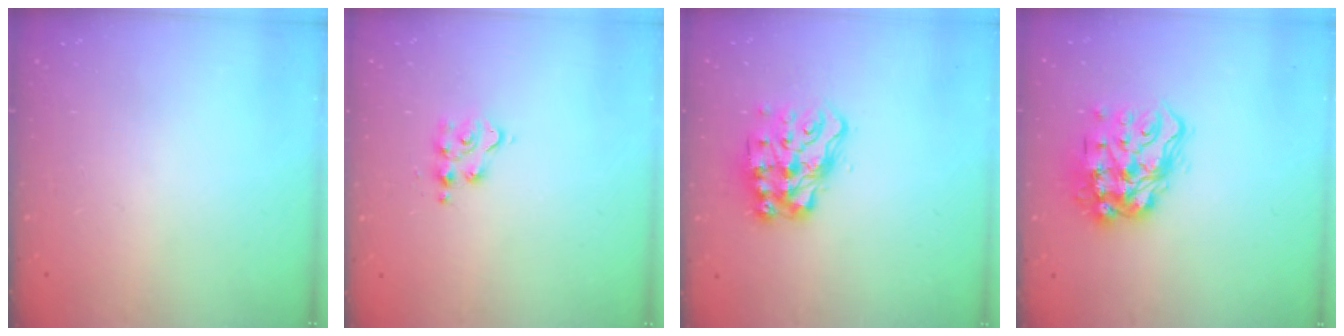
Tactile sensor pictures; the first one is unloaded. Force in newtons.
{"total": 5.1, "press": 5.0, "slide": 0.5}
{"total": 14.2, "press": 14.1, "slide": 0.9}
{"total": 17.0, "press": 16.9, "slide": 1.6}